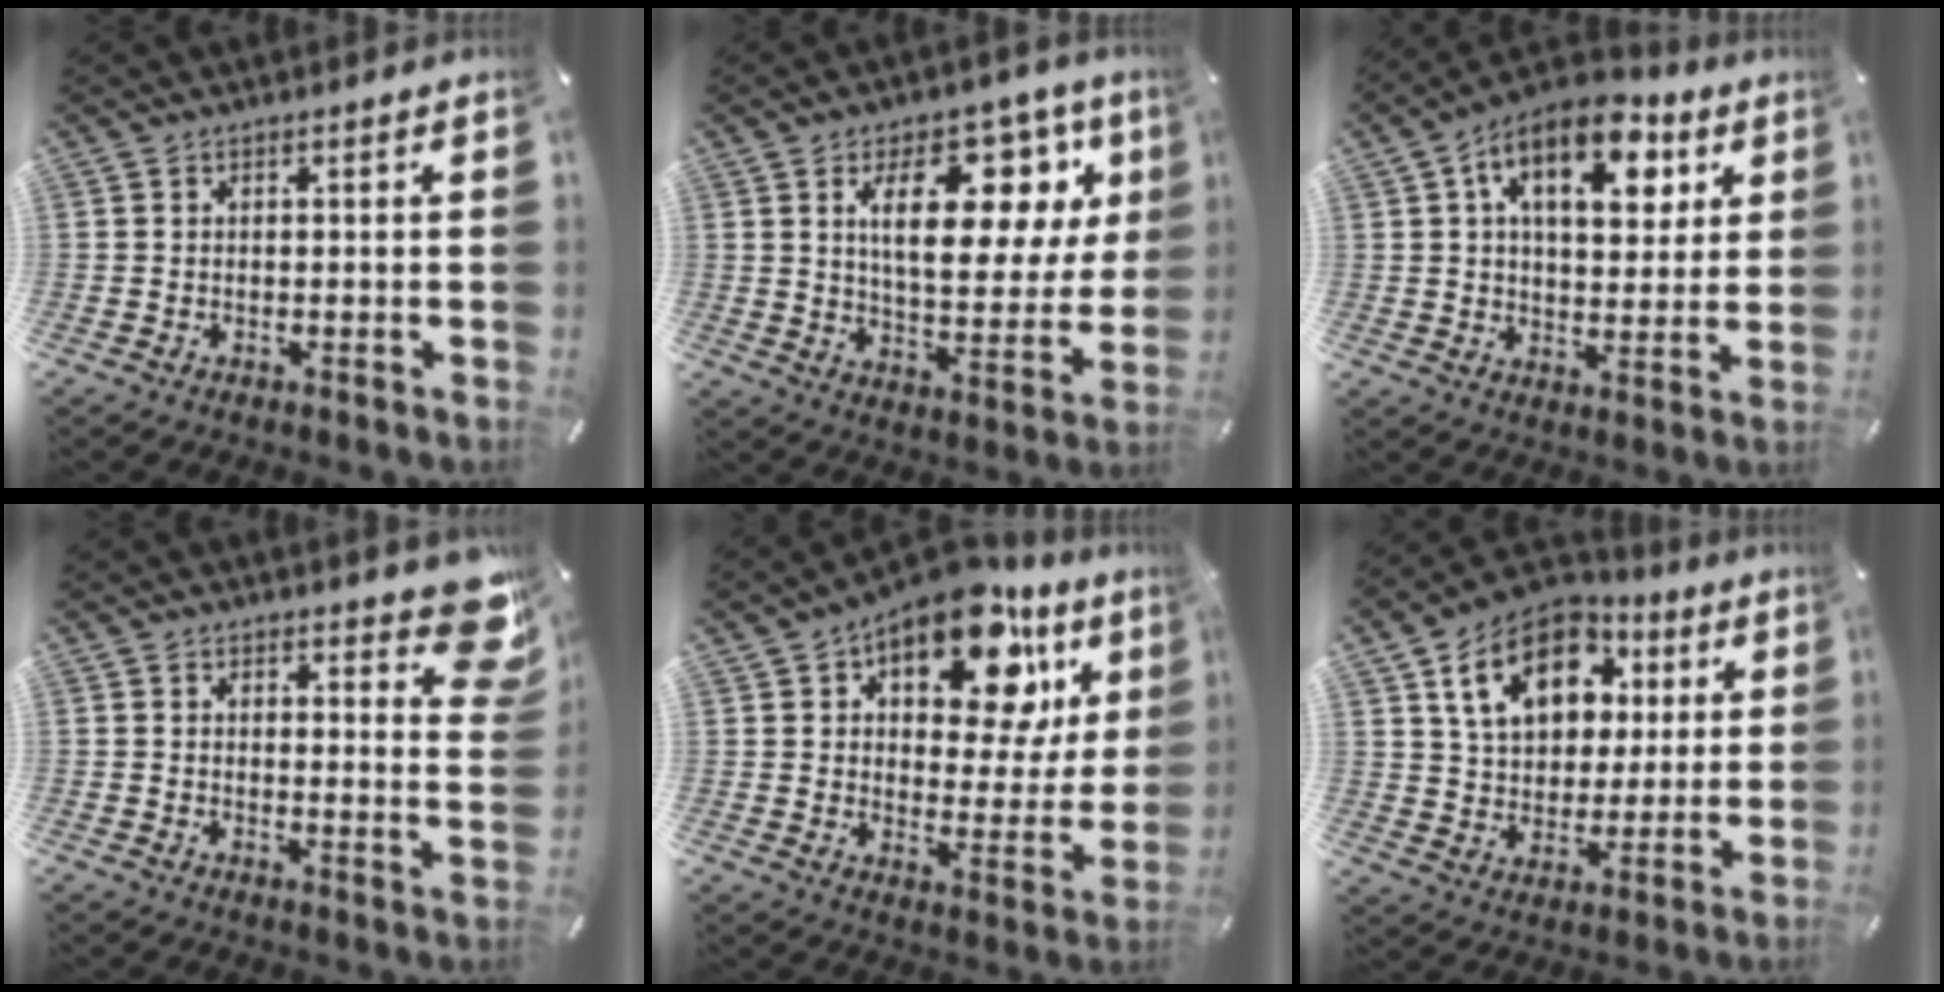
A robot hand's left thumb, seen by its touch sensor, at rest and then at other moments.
{"total": 18.4, "force": [8.1, 9.3, 13.8], "torque": [-0.203, -0.027, 0.127]}
{"total": 15.3, "force": [6.9, 8.8, 10.4], "torque": [-0.147, -0.022, 0.114]}
{"total": 9.1, "force": [6.2, 3.8, 5.4], "torque": [-0.047, -0.046, 0.105]}
{"total": 18.7, "force": [11.1, 9.5, 11.6], "torque": [-0.172, -0.069, 0.184]}
{"total": 16.3, "force": [7.1, 11.8, 8.7], "torque": [-0.155, -0.008, 0.132]}